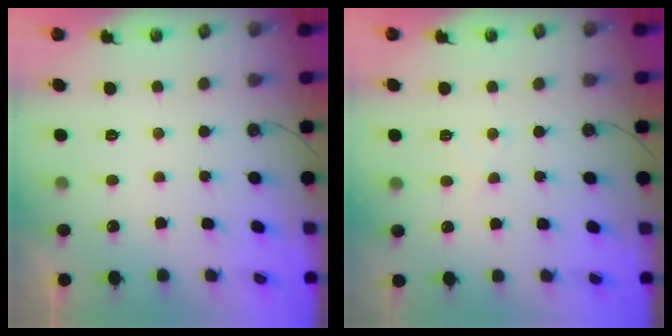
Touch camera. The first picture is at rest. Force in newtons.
{"total": 5.5, "press": 5.5, "slide": 0.9}